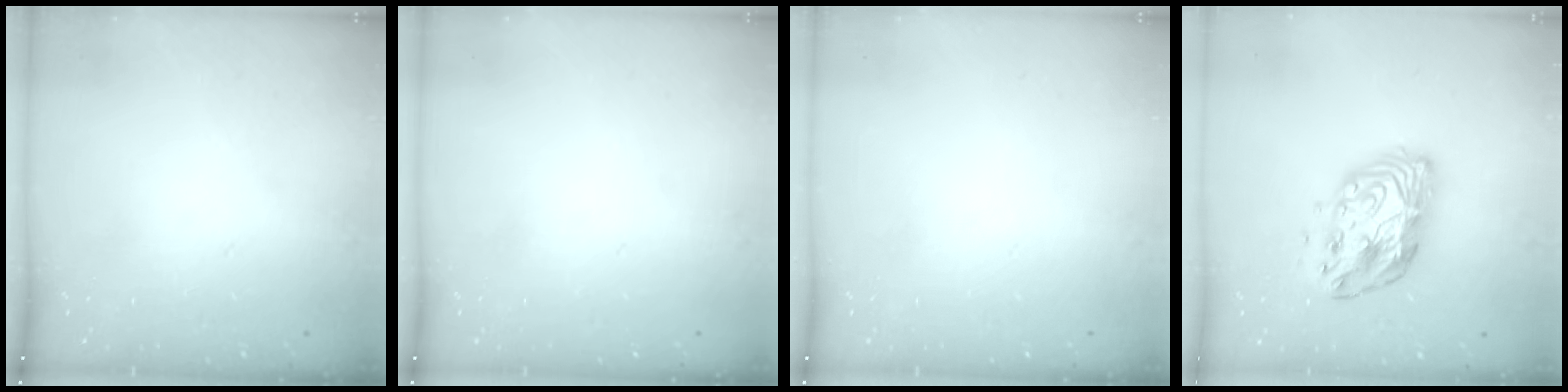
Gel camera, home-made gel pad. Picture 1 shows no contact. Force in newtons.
{"total": 0.0}
{"total": 0.0}
{"total": 11.9, "press": 11.9, "slide": 0.8}